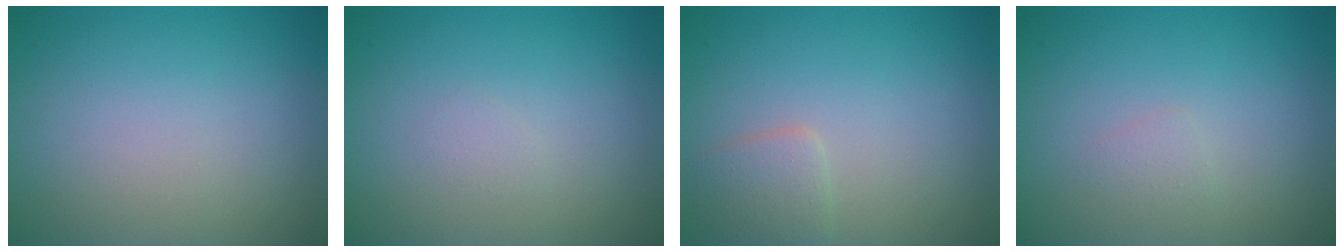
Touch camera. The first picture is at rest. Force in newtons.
{"total": 0.6, "press": 0.6, "slide": 0.0}
{"total": 1.9, "press": 1.9, "slide": 0.1}
{"total": 0.7, "press": 0.7, "slide": 0.0}